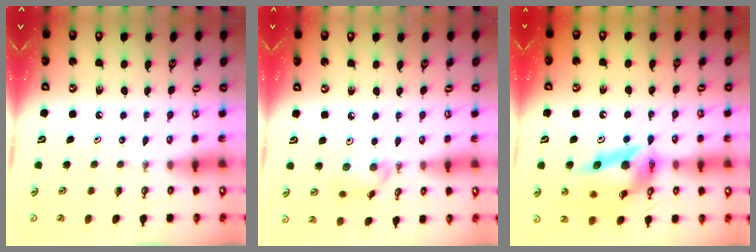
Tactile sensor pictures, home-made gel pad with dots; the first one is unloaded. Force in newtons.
{"total": 7.3, "press": 7.1, "slide": 1.2}
{"total": 16.2, "press": 16.1, "slide": 1.7}